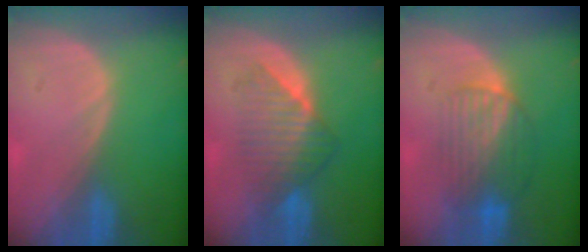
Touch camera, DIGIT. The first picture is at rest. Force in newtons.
{"total": 6.7, "press": 6.5, "slide": 1.6}
{"total": 6.7, "press": 6.6, "slide": 1.2}